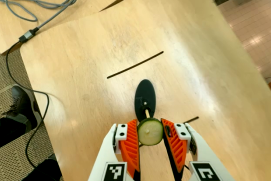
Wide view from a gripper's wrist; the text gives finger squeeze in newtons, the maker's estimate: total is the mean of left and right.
{"total": 8.8, "left": 8.6, "right": 8.9}